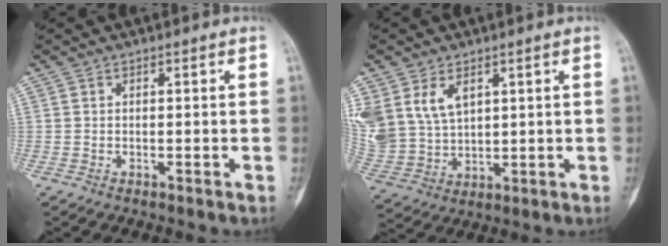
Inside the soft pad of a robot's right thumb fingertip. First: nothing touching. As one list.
[{"total": 12.8, "force": [5.4, 8.7, 7.7], "torque": [-0.167, -0.011, 0.127]}]